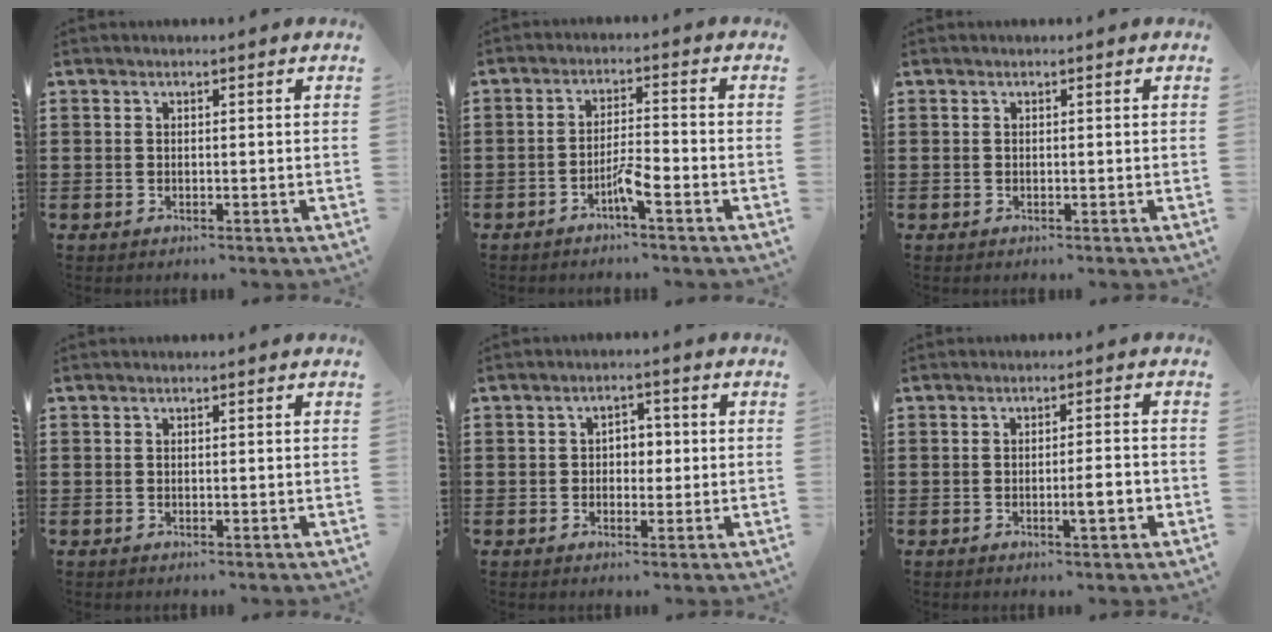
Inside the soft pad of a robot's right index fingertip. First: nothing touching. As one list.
[{"total": 3.7, "force": [-2.3, 0.4, 2.9], "torque": [-0.065, -0.001, -0.047]}, {"total": 0.0}, {"total": 0.0}, {"total": 2.7, "force": [-0.3, 2.1, 1.8], "torque": [-0.031, 0.006, -0.012]}, {"total": 3.8, "force": [-1.2, 0.5, 3.6], "torque": [-0.052, -0.004, -0.022]}]